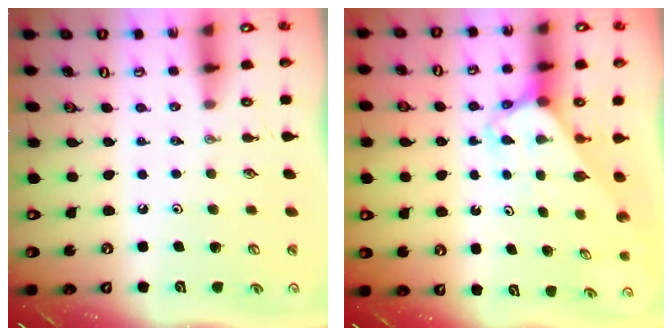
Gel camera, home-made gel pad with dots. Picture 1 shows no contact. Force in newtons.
{"total": 2.8, "press": 2.8, "slide": 0.2}